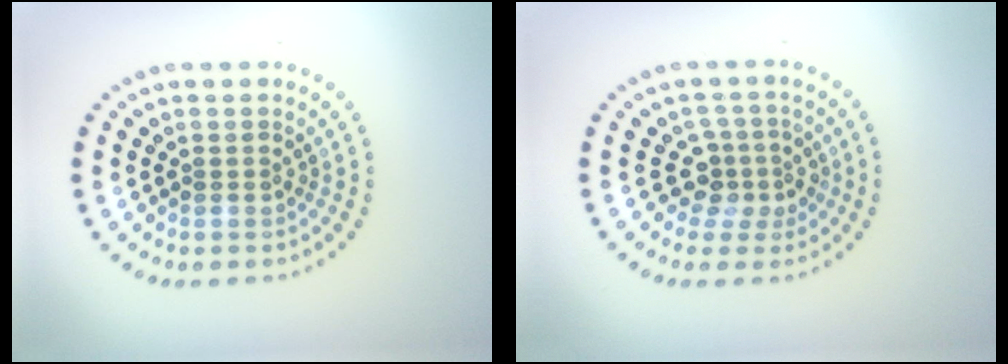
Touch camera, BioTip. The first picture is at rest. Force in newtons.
{"total": 3.0, "press": 2.1, "slide": 2.1}